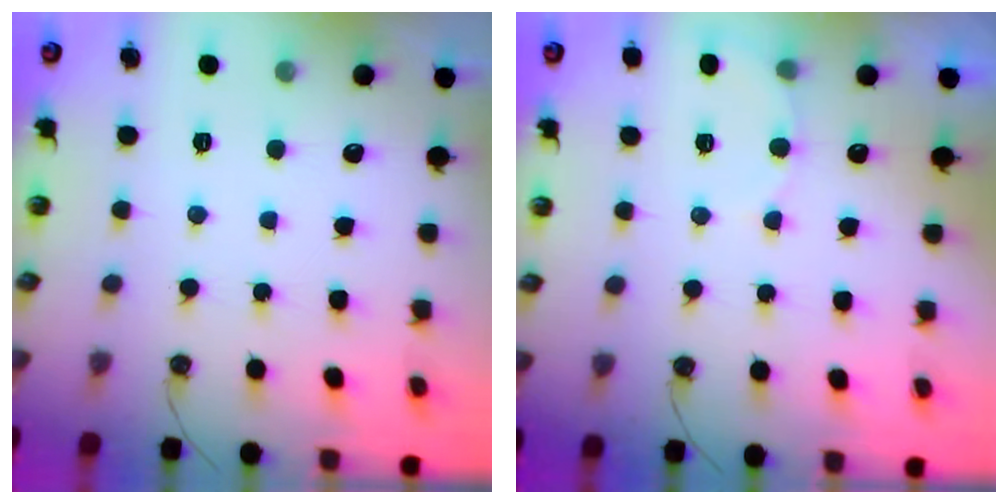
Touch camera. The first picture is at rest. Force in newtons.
{"total": 5.6, "press": 5.5, "slide": 1.4}